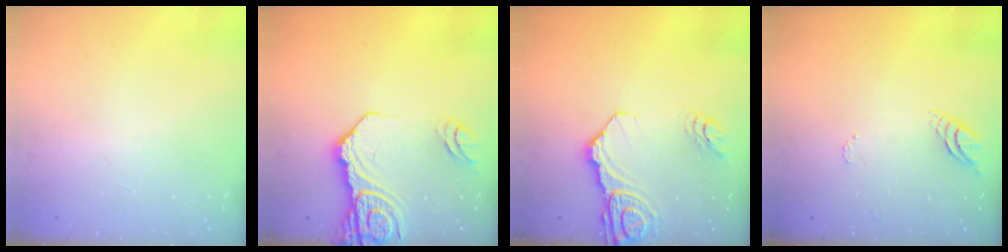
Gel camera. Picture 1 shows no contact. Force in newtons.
{"total": 16.9, "press": 16.7, "slide": 2.1}
{"total": 13.5, "press": 13.4, "slide": 1.4}
{"total": 4.9, "press": 4.9, "slide": 0.4}